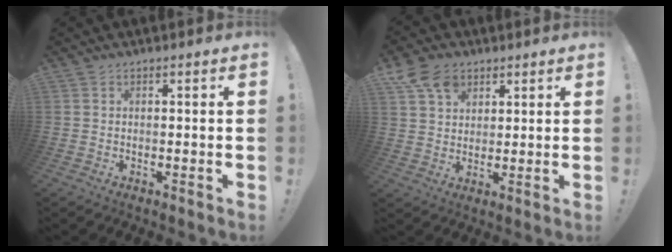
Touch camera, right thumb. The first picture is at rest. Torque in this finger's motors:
{"motor_torque": [0.15, 0.32, 0.36, 0.58, 0.03]}